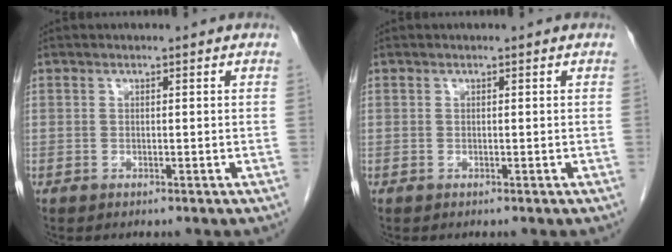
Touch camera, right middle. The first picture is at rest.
{"total": 0.0}